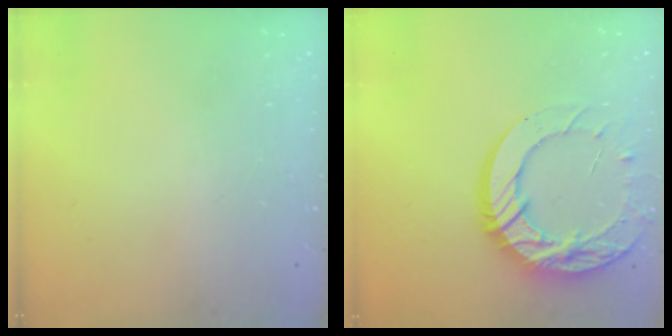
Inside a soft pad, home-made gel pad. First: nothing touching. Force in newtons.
{"total": 18.0, "press": 17.9, "slide": 1.6}